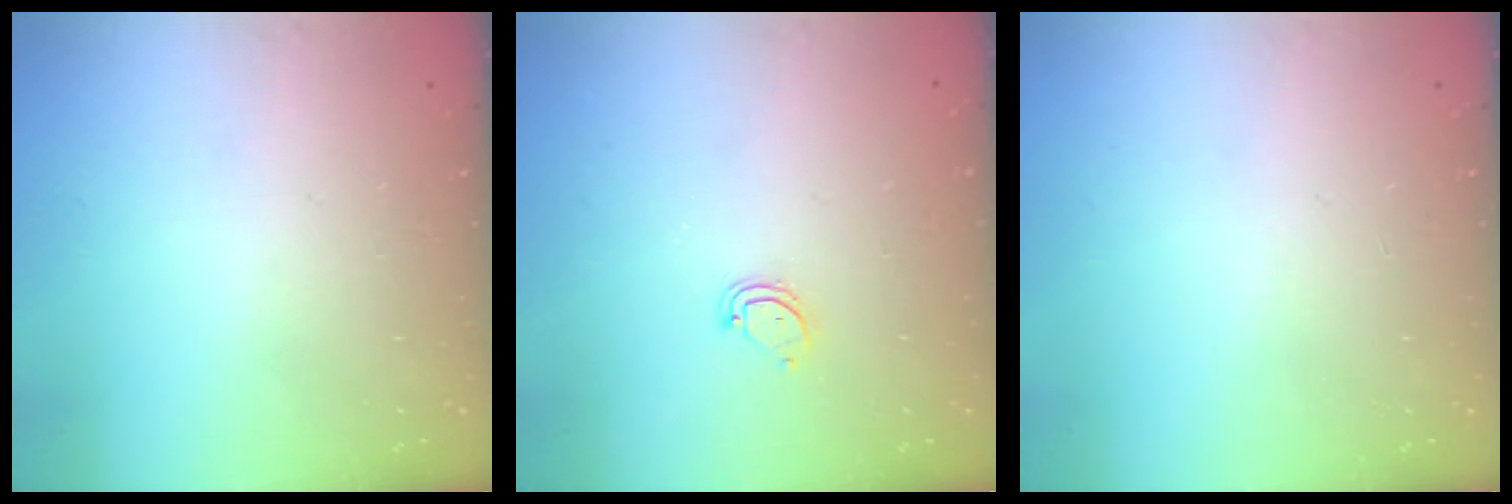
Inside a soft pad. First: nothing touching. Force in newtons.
{"total": 3.6, "press": 3.6, "slide": 0.2}
{"total": 0.0}